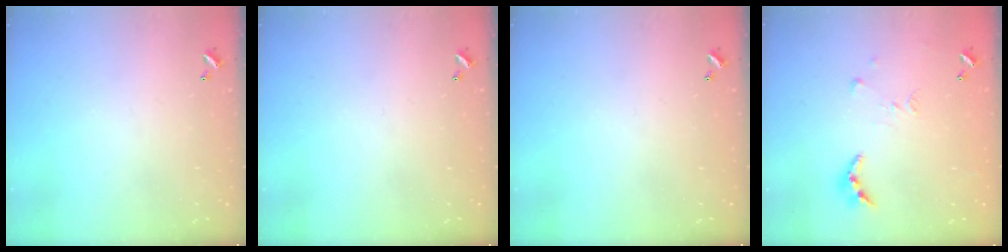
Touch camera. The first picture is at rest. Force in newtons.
{"total": 0.0}
{"total": 0.0}
{"total": 8.1, "press": 8.1, "slide": 0.7}